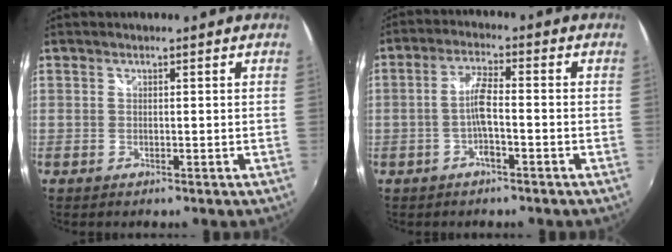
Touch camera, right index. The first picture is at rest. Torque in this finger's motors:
{"motor_torque": [1.26, 0.88, 0.43, 0.12]}